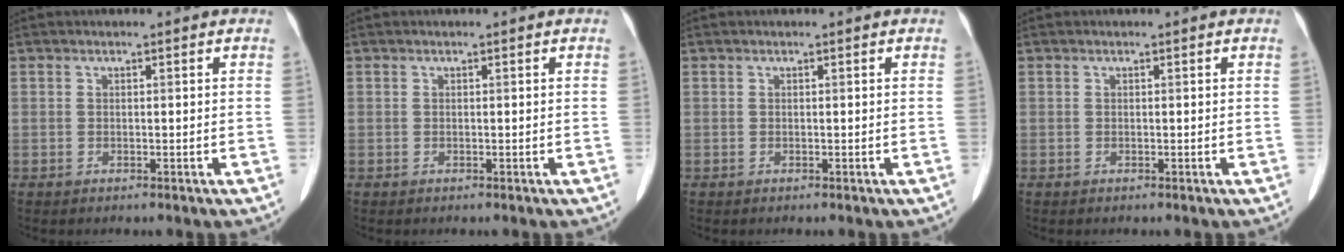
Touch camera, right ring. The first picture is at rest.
{"total": 0.0}
{"total": 0.0}
{"total": 0.0}